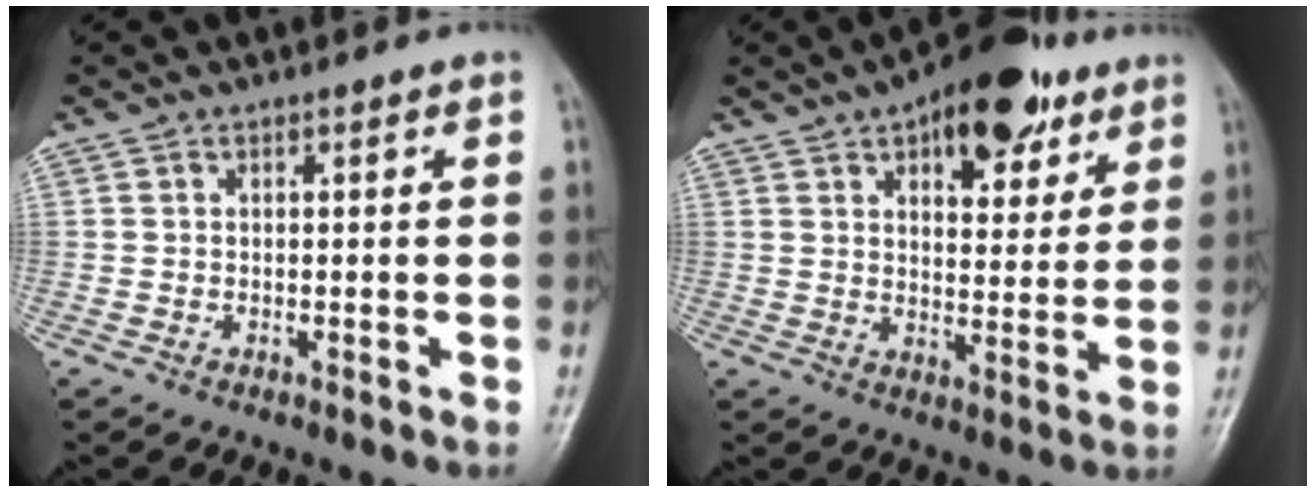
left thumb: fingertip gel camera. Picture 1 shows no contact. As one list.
[{"total": 16.0, "force": [9.0, 7.7, 10.8], "torque": [-0.103, -0.026, 0.130]}]